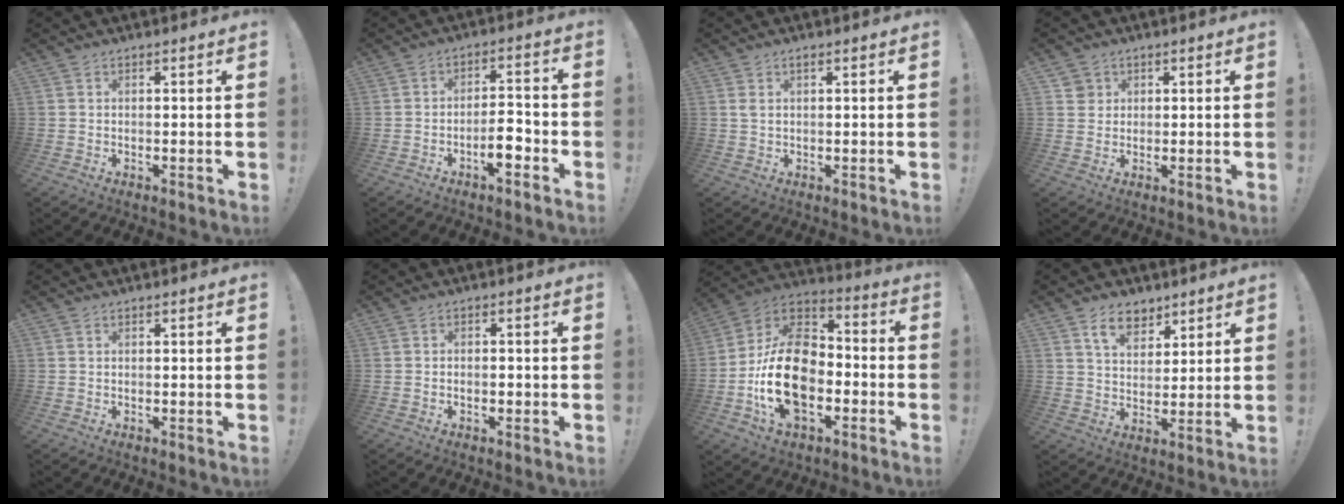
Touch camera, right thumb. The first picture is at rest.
{"total": 6.6, "force": [-3.4, 2.6, 5.0], "torque": [-0.065, 0.020, -0.057]}
{"total": 1.6, "force": [0.8, 0.7, 1.2], "torque": [-0.027, 0.003, 0.013]}
{"total": 3.3, "force": [1.7, 2.8, 0.0], "torque": [0.008, -0.002, 0.029]}
{"total": 0.0}
{"total": 1.0, "force": [-0.5, 0.7, 0.5], "torque": [-0.007, 0.005, -0.009]}
{"total": 22.6, "force": [-5.6, 15.0, 15.9], "torque": [-0.282, 0.036, -0.083]}
{"total": 8.7, "force": [5.7, 5.5, 3.7], "torque": [-0.061, -0.021, 0.107]}